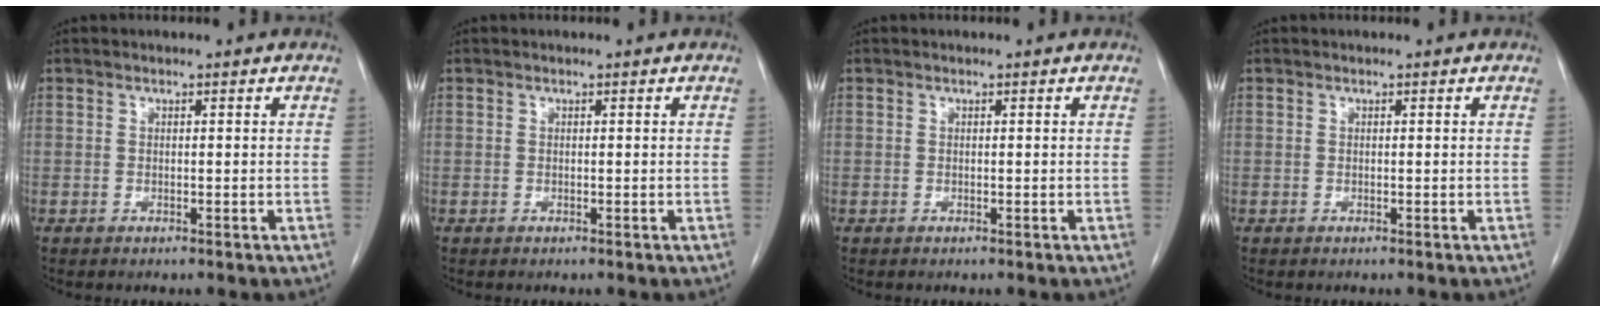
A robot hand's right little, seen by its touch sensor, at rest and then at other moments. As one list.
[{"total": 0.0}, {"total": 0.0}, {"total": 0.0}]